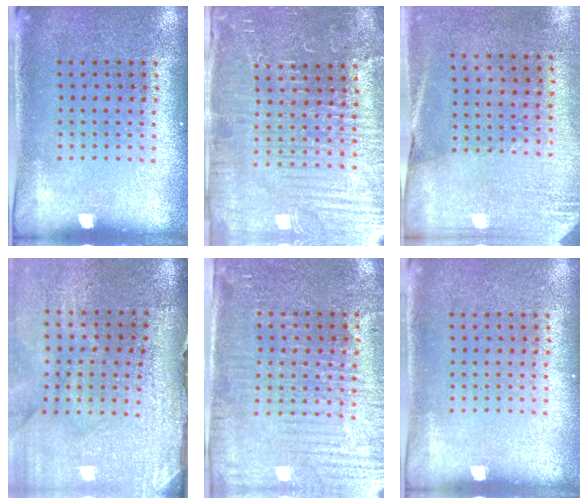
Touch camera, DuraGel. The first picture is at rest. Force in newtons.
{"total": 4.7, "press": 4.5, "slide": 1.5}
{"total": 2.6, "press": 2.3, "slide": 1.1}
{"total": 4.4, "press": 3.7, "slide": 2.5}
{"total": 3.7, "press": 3.5, "slide": 1.4}
{"total": 0.0}